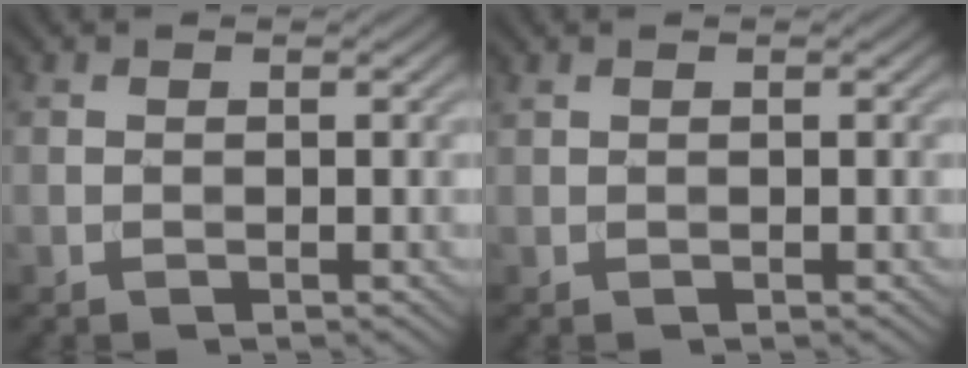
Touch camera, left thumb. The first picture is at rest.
{"total": 0.0}